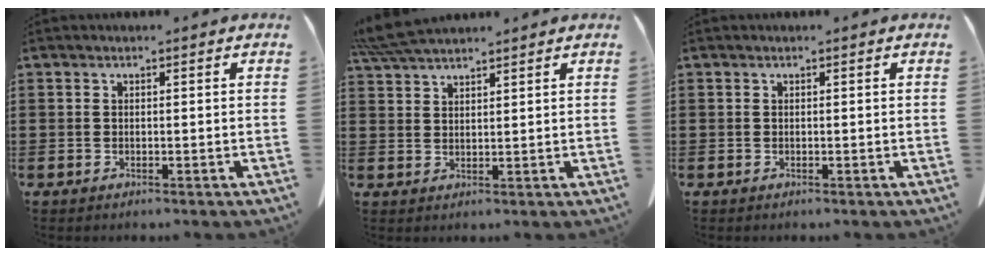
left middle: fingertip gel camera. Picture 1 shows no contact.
{"total": 5.3, "force": [4.8, 0.8, 2.2], "torque": [-0.057, -0.008, 0.091]}
{"total": 0.0}